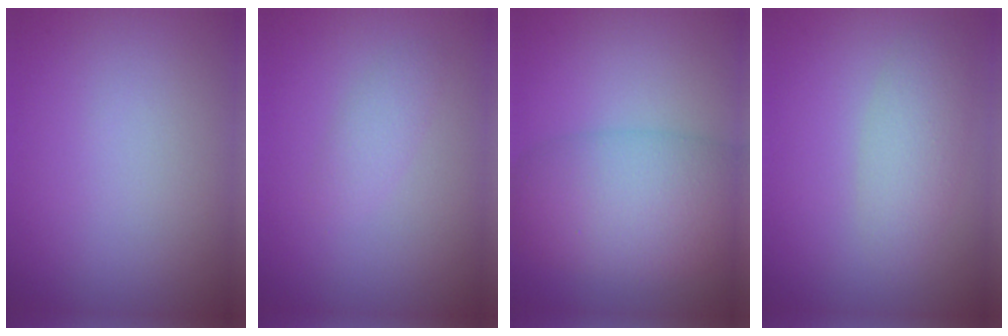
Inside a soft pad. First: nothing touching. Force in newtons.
{"total": 1.3, "press": 1.3, "slide": 0.1}
{"total": 7.5, "press": 7.5, "slide": 0.3}
{"total": 2.9, "press": 2.9, "slide": 0.1}